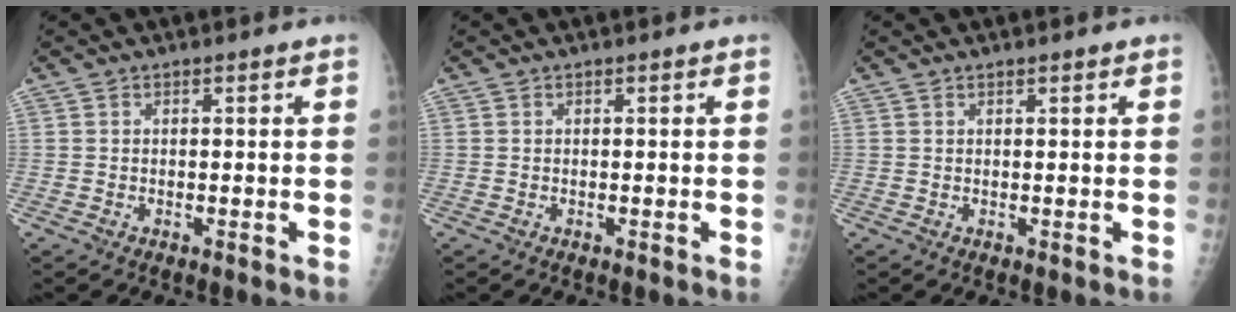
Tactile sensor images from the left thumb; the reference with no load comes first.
{"total": 0.0}
{"total": 0.6, "force": [0.5, 0.1, 0.4], "torque": [-0.006, -0.001, 0.008]}